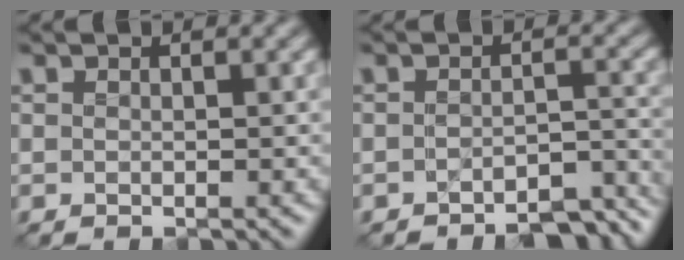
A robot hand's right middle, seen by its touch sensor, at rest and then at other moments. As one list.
[{"total": 4.3, "force": [-3.8, 1.0, 1.7], "torque": [-0.017, 0.000, -0.046]}]